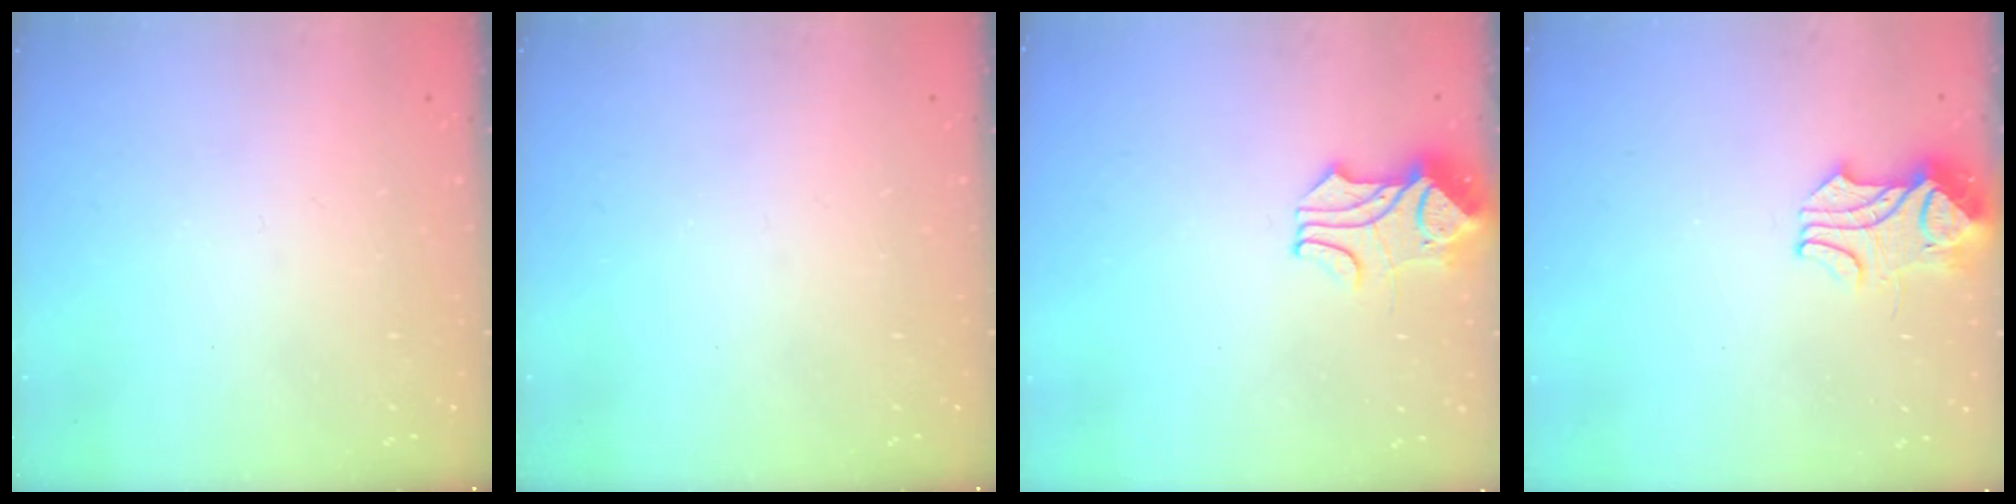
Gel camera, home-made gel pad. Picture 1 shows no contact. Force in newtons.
{"total": 0.0}
{"total": 1.8, "press": 1.4, "slide": 1.1}
{"total": 2.4, "press": 2.3, "slide": 0.8}